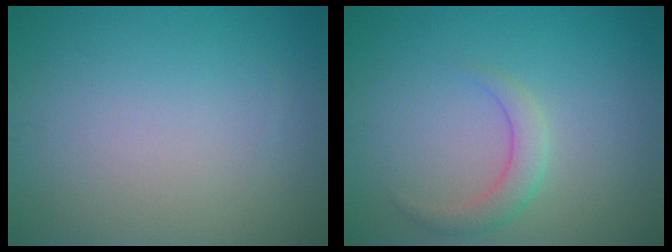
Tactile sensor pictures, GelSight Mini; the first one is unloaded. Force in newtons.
{"total": 2.2, "press": 2.2, "slide": 0.2}